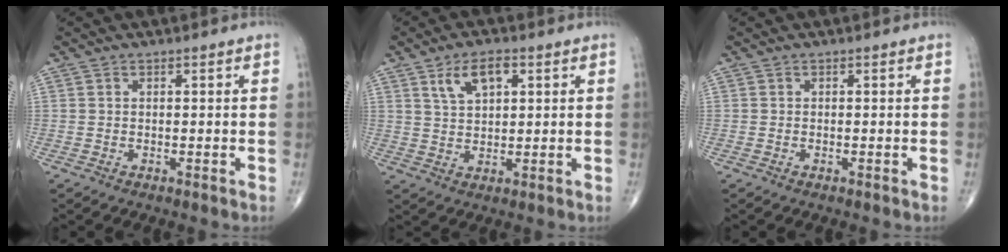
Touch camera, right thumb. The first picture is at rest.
{"total": 6.4, "force": [2.9, 3.2, 4.7], "torque": [-0.079, -0.004, 0.056]}
{"total": 0.0}